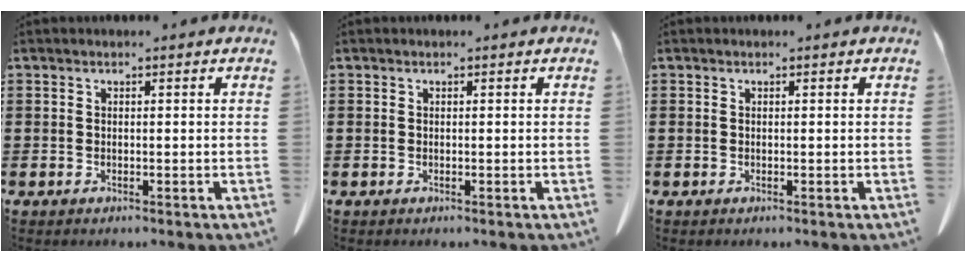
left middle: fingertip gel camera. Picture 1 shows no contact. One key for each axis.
{"total": 0.0}
{"total": 0.0}